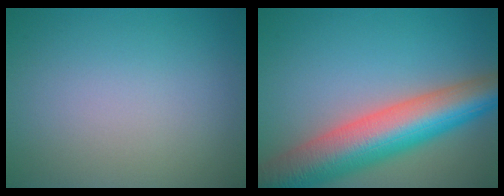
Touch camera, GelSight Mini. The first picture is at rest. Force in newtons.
{"total": 11.0, "press": 11.0, "slide": 0.6}